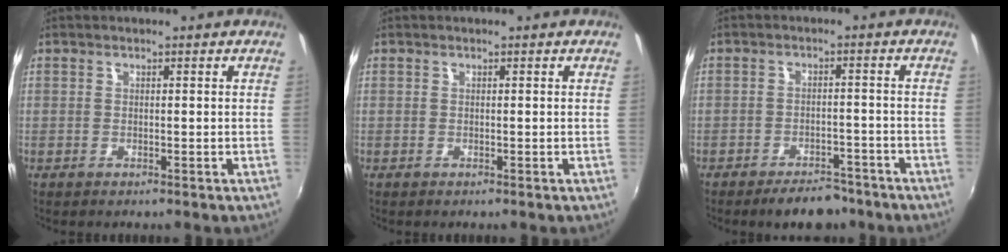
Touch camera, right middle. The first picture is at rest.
{"total": 0.0}
{"total": 7.3, "force": [-5.9, 2.9, 3.0], "torque": [-0.066, 0.008, -0.077]}